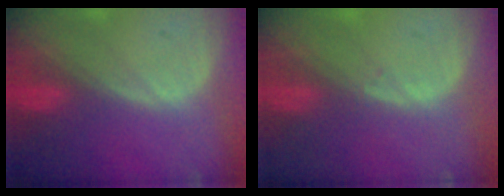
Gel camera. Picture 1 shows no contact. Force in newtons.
{"total": 0.6, "press": 0.5, "slide": 0.4}